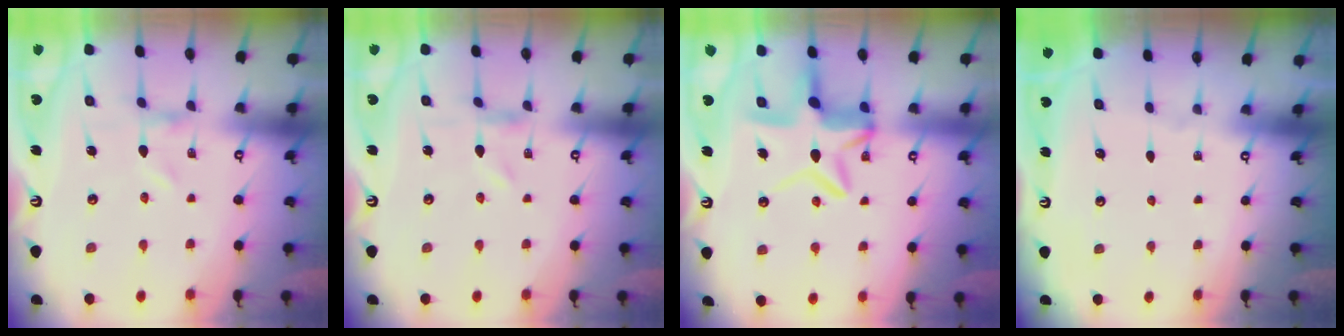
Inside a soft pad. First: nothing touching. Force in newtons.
{"total": 0.0}
{"total": 11.1, "press": 11.0, "slide": 1.1}
{"total": 0.0}